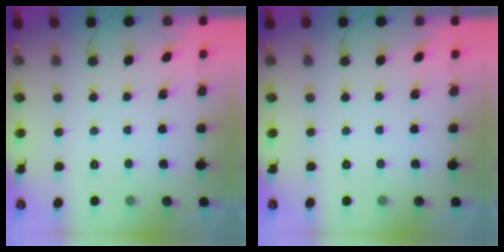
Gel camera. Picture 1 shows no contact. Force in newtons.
{"total": 0.0}